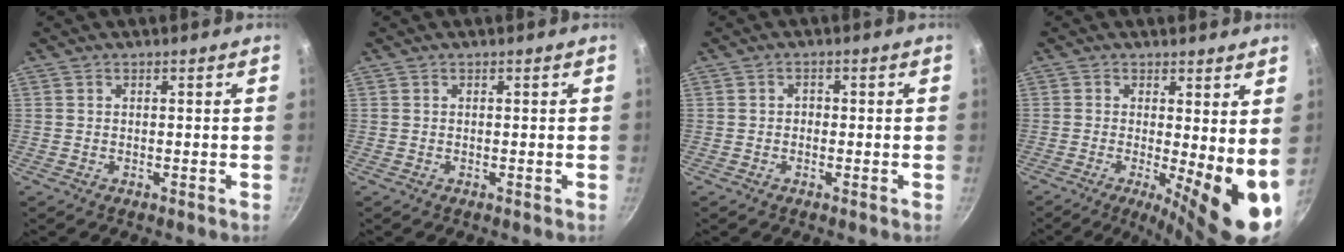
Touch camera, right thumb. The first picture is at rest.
{"total": 0.0}
{"total": 1.1, "force": [-0.4, 0.9, 0.5], "torque": [-0.005, 0.004, -0.008]}
{"total": 12.1, "force": [-0.7, 3.7, 11.5], "torque": [-0.134, -0.022, -0.007]}